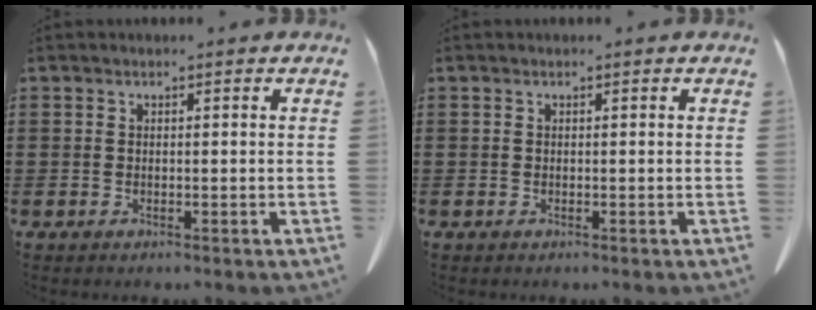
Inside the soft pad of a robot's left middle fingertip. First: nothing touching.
{"total": 0.0}